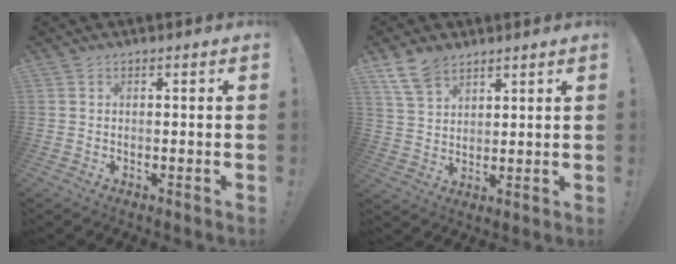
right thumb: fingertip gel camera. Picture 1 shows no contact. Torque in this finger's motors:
{"motor_torque": [-0.11, 1.49, -0.12, -0.05, 0.00]}